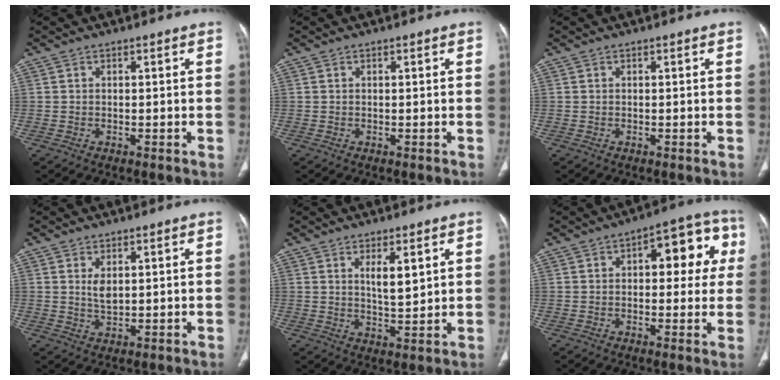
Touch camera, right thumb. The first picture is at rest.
{"total": 0.0}
{"total": 0.0}
{"total": 3.1, "force": [1.0, 1.5, 2.5], "torque": [-0.043, -0.011, 0.025]}
{"total": 5.8, "force": [2.4, 1.8, 5.0], "torque": [-0.077, -0.025, 0.045]}
{"total": 12.7, "force": [3.1, 6.2, 10.7], "torque": [-0.089, 0.020, 0.033]}